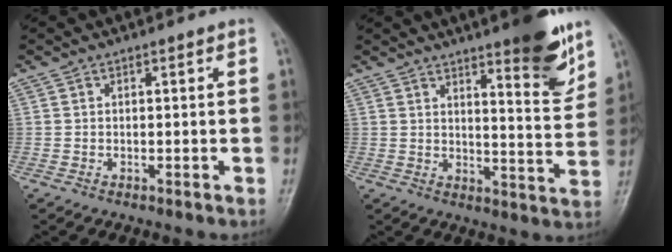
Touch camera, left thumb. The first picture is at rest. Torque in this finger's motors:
{"motor_torque": [2.03, 0.88, 1.31, -1.00, 0.03]}